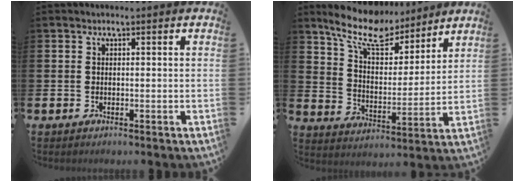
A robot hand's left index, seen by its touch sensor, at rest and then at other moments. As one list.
[{"total": 10.5, "force": [9.2, 3.4, 3.7], "torque": [-0.101, -0.056, 0.162]}]